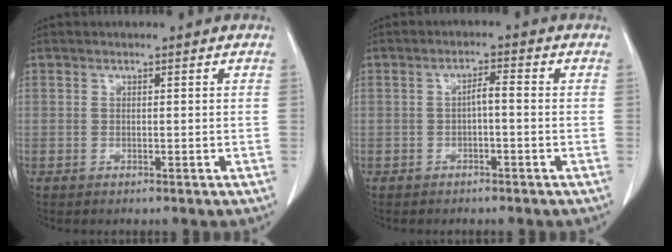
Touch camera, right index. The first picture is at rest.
{"total": 2.2, "force": [-0.4, 0.4, 2.1], "torque": [-0.035, 0.007, -0.008]}